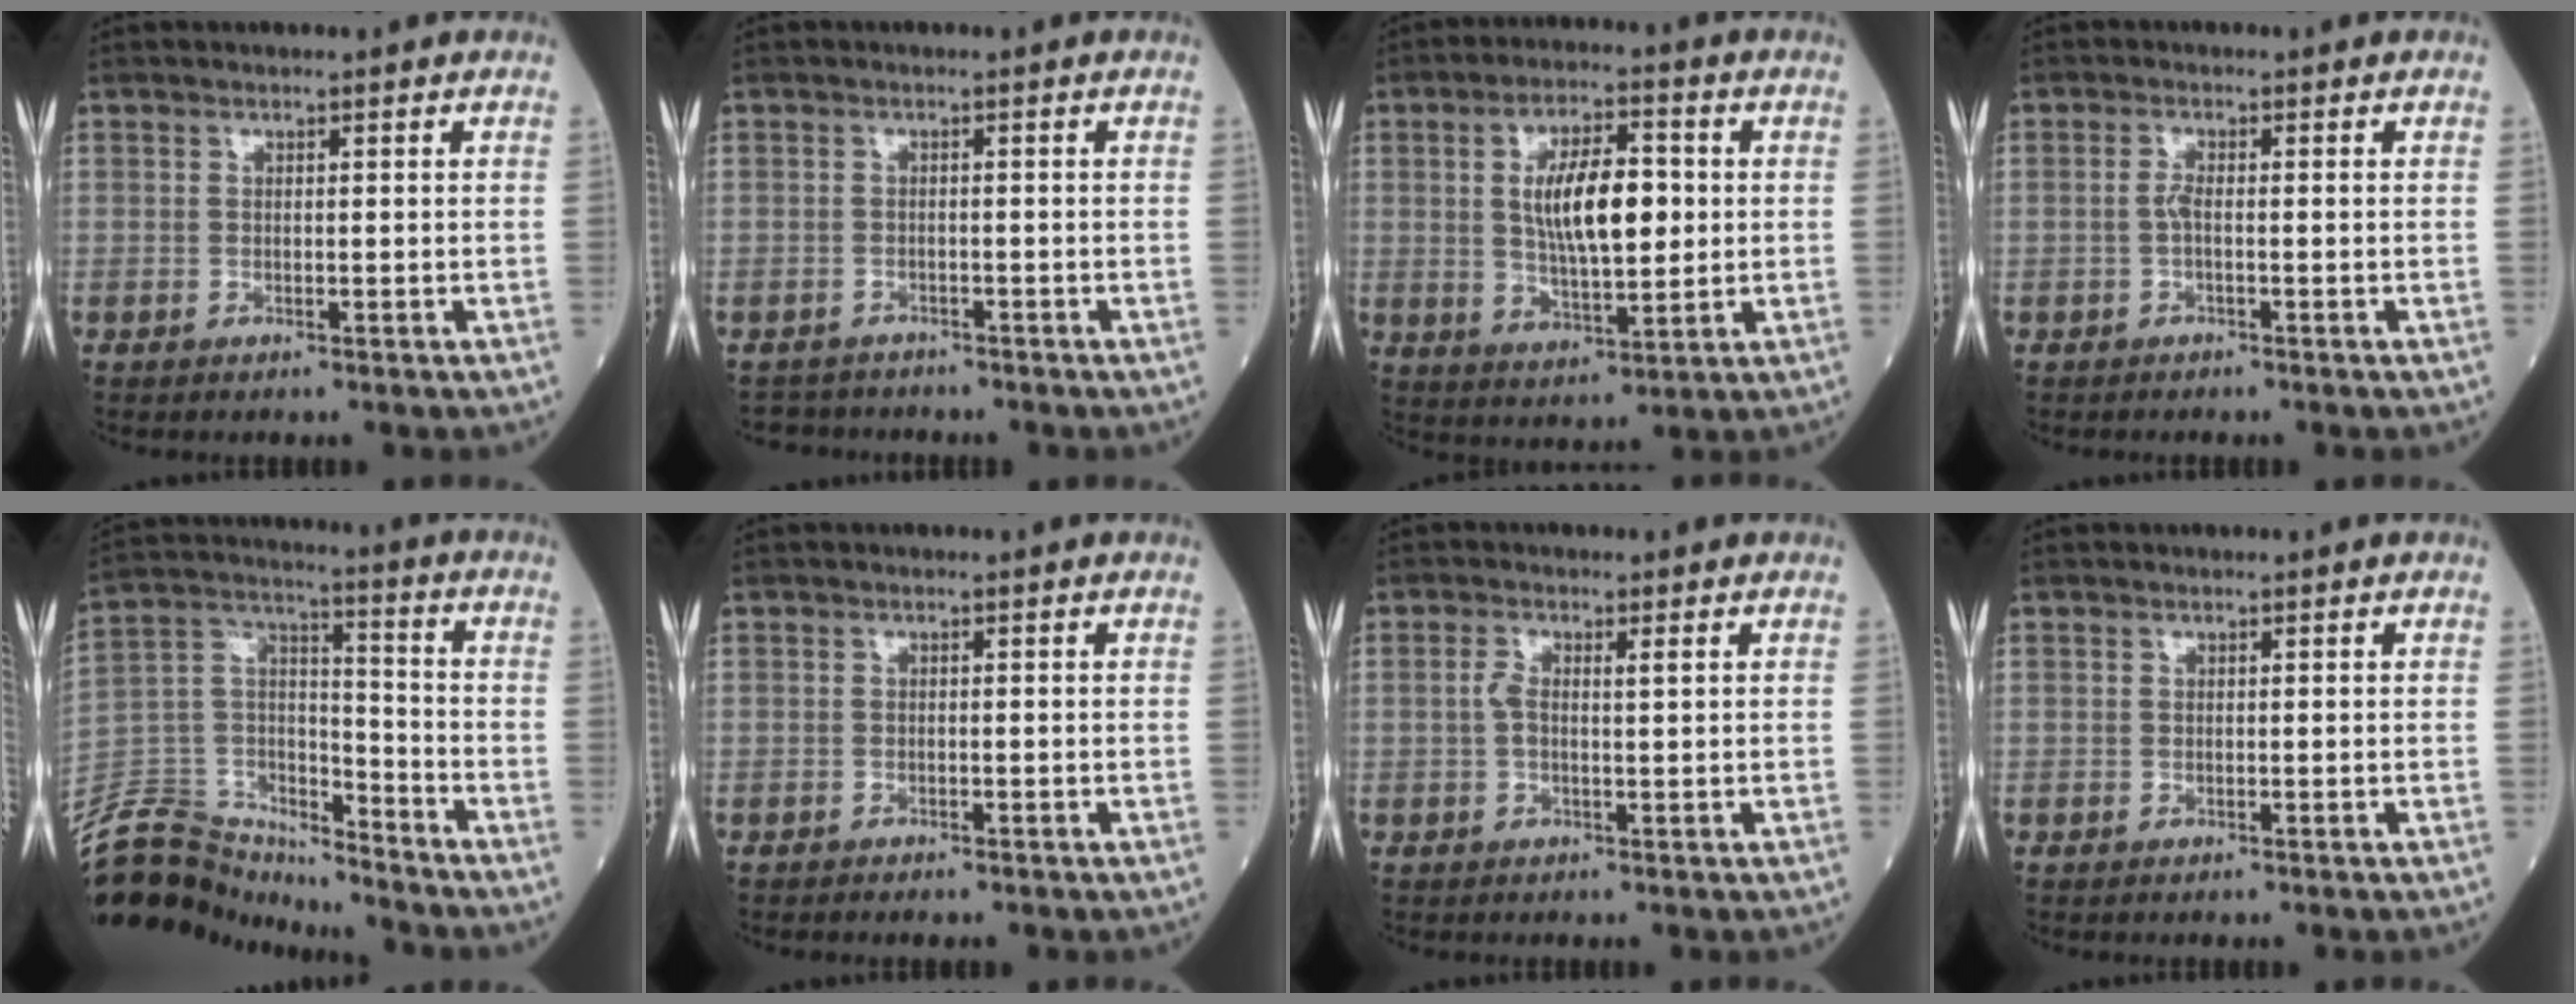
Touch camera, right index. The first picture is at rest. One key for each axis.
{"total": 3.2, "fx": -2.9, "fy": 1.1, "fz": -0.7, "tx": 0.006, "ty": -0.004, "tz": -0.052}
{"total": 11.0, "fx": 1.3, "fy": 3.6, "fz": 10.3, "tx": -0.186, "ty": 0.007, "tz": 0.023}
{"total": 1.4, "fx": -0.4, "fy": 0.2, "fz": 1.4, "tx": -0.028, "ty": 0.002, "tz": -0.010}
{"total": 17.4, "fx": -15.9, "fy": 5.9, "fz": 3.7, "tx": -0.081, "ty": 0.058, "tz": -0.272}
{"total": 1.3, "fx": -1.1, "fy": 0.5, "fz": 0.5, "tx": -0.013, "ty": -0.002, "tz": -0.014}
{"total": 2.4, "fx": 0.5, "fy": 0.6, "fz": 2.3, "tx": -0.054, "ty": 0.014, "tz": 0.009}
{"total": 0.0}